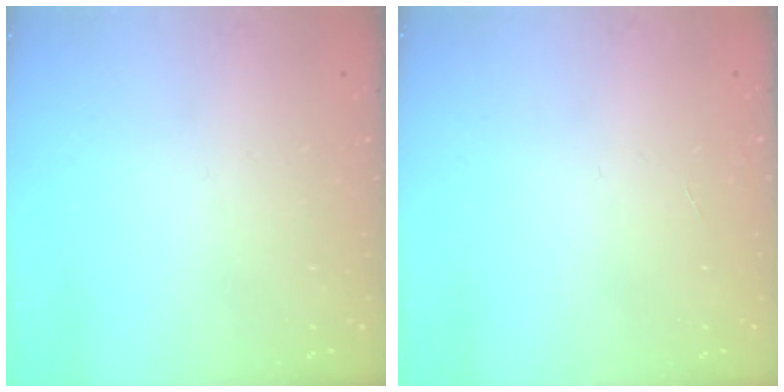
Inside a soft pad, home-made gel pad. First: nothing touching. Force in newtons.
{"total": 0.0}